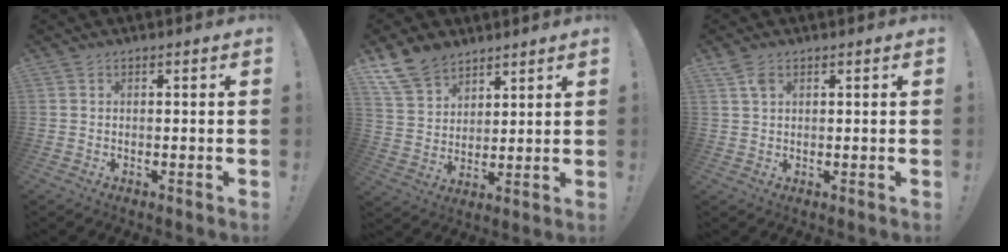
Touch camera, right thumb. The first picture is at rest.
{"total": 12.3, "force": [9.2, 7.2, 3.7], "torque": [-0.075, -0.057, 0.182]}
{"total": 3.4, "force": [1.9, 1.9, 2.2], "torque": [-0.038, -0.002, 0.034]}